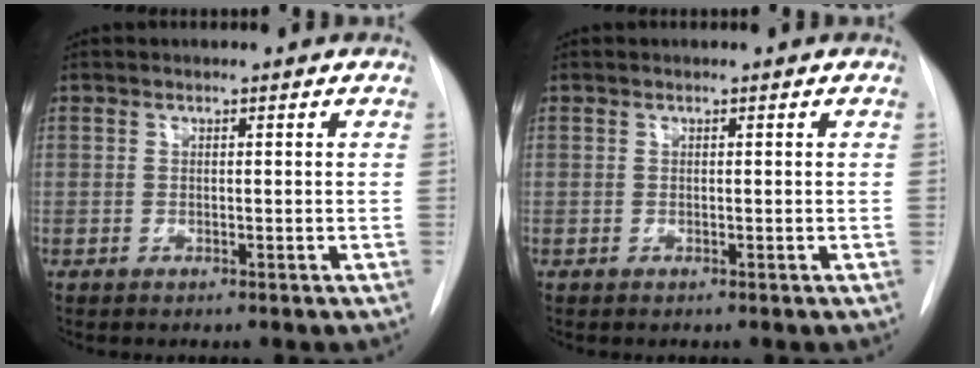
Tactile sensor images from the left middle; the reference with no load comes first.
{"total": 0.0}